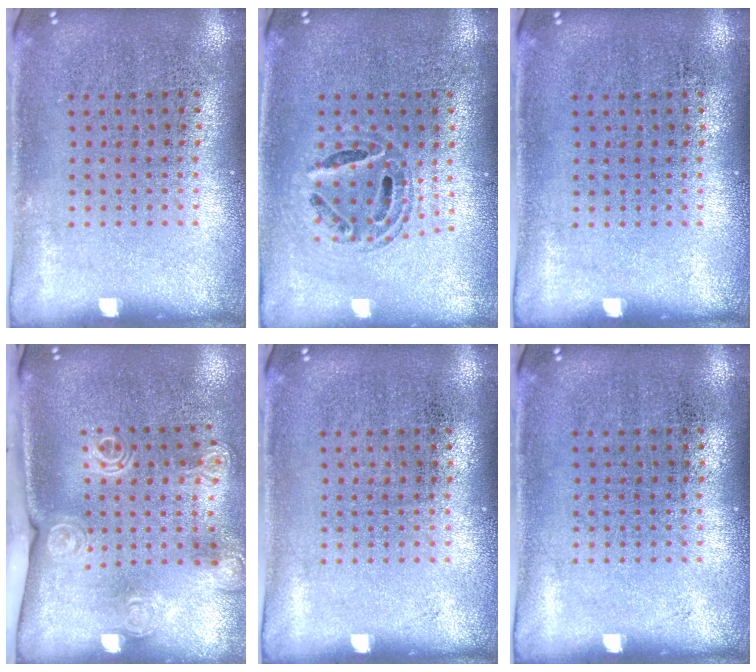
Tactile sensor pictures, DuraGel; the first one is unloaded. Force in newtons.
{"total": 0.7, "press": 0.7, "slide": 0.2}
{"total": 0.0}
{"total": 2.0, "press": 1.5, "slide": 1.3}
{"total": 0.0}
{"total": 0.0}